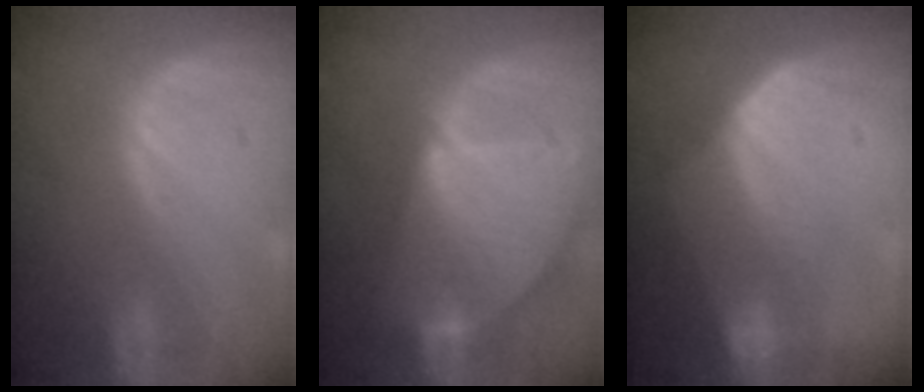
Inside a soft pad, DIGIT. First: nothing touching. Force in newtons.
{"total": 9.6, "press": 8.2, "slide": 4.8}
{"total": 7.1, "press": 6.2, "slide": 3.3}